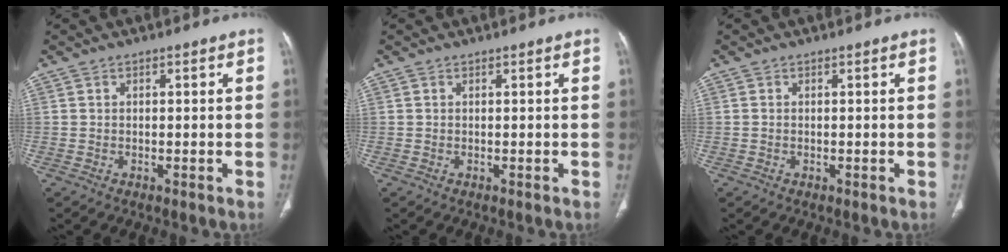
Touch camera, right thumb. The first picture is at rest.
{"total": 0.0}
{"total": 0.0}